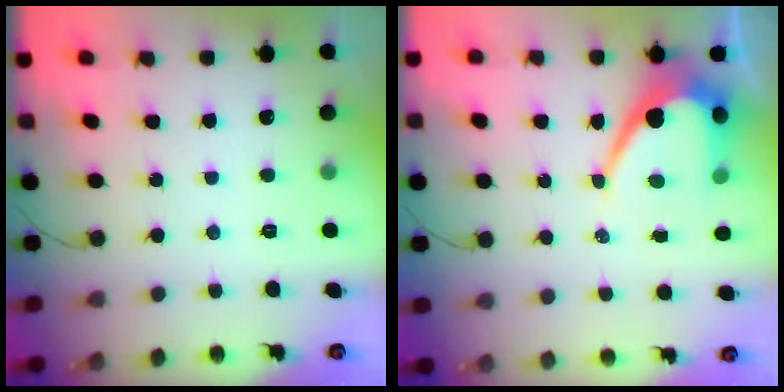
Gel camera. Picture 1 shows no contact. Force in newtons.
{"total": 10.7, "press": 10.7, "slide": 0.9}